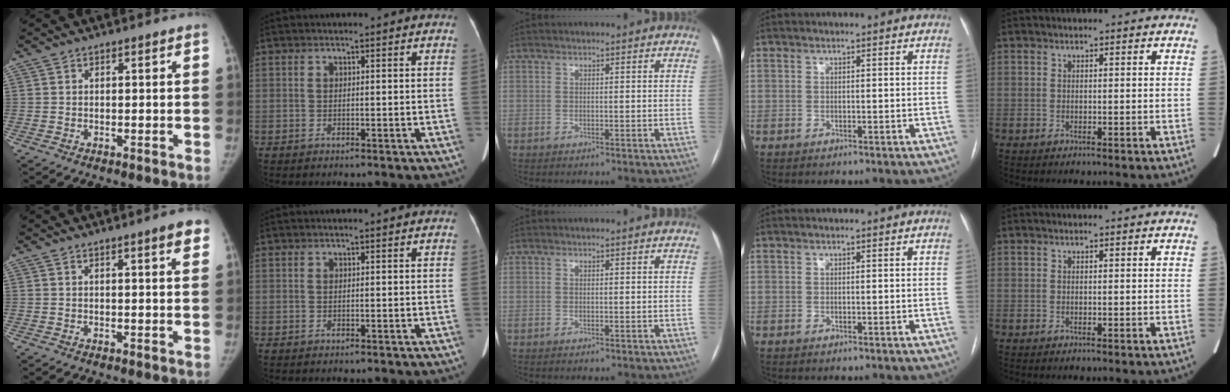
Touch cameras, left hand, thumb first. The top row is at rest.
{"thumb": {"total": 4.0, "force": [2.4, 0.4, 3.2], "torque": [-0.035, -0.009, 0.028]}}